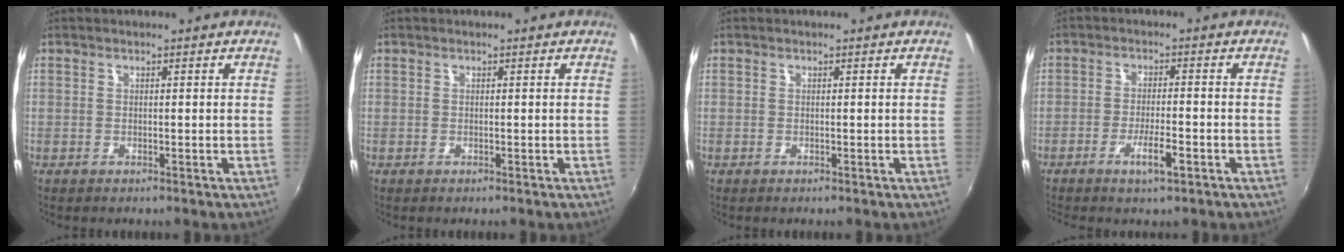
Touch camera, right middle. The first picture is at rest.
{"total": 0.0}
{"total": 0.0}
{"total": 4.6, "force": [-2.7, 0.6, 3.8], "torque": [-0.078, -0.005, -0.045]}